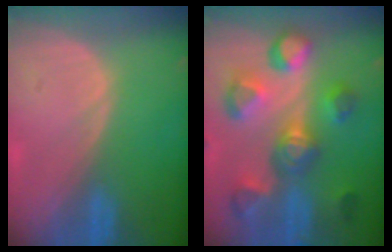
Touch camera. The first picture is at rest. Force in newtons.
{"total": 10.5, "press": 10.0, "slide": 3.3}